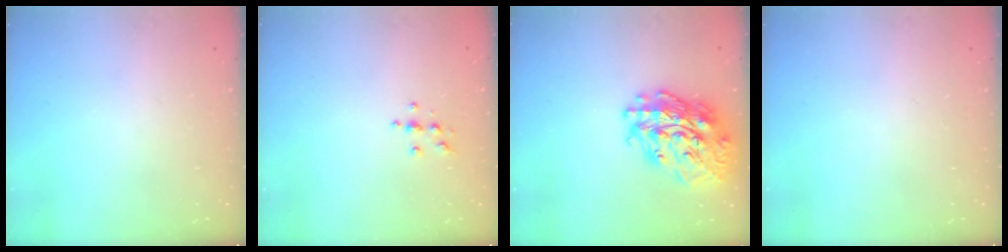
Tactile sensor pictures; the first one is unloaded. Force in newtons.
{"total": 3.7, "press": 3.7, "slide": 0.4}
{"total": 23.0, "press": 22.8, "slide": 2.4}
{"total": 0.0}